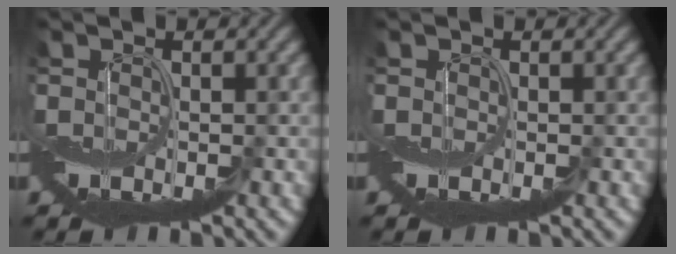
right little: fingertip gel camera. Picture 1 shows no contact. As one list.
[{"total": 0.0}]